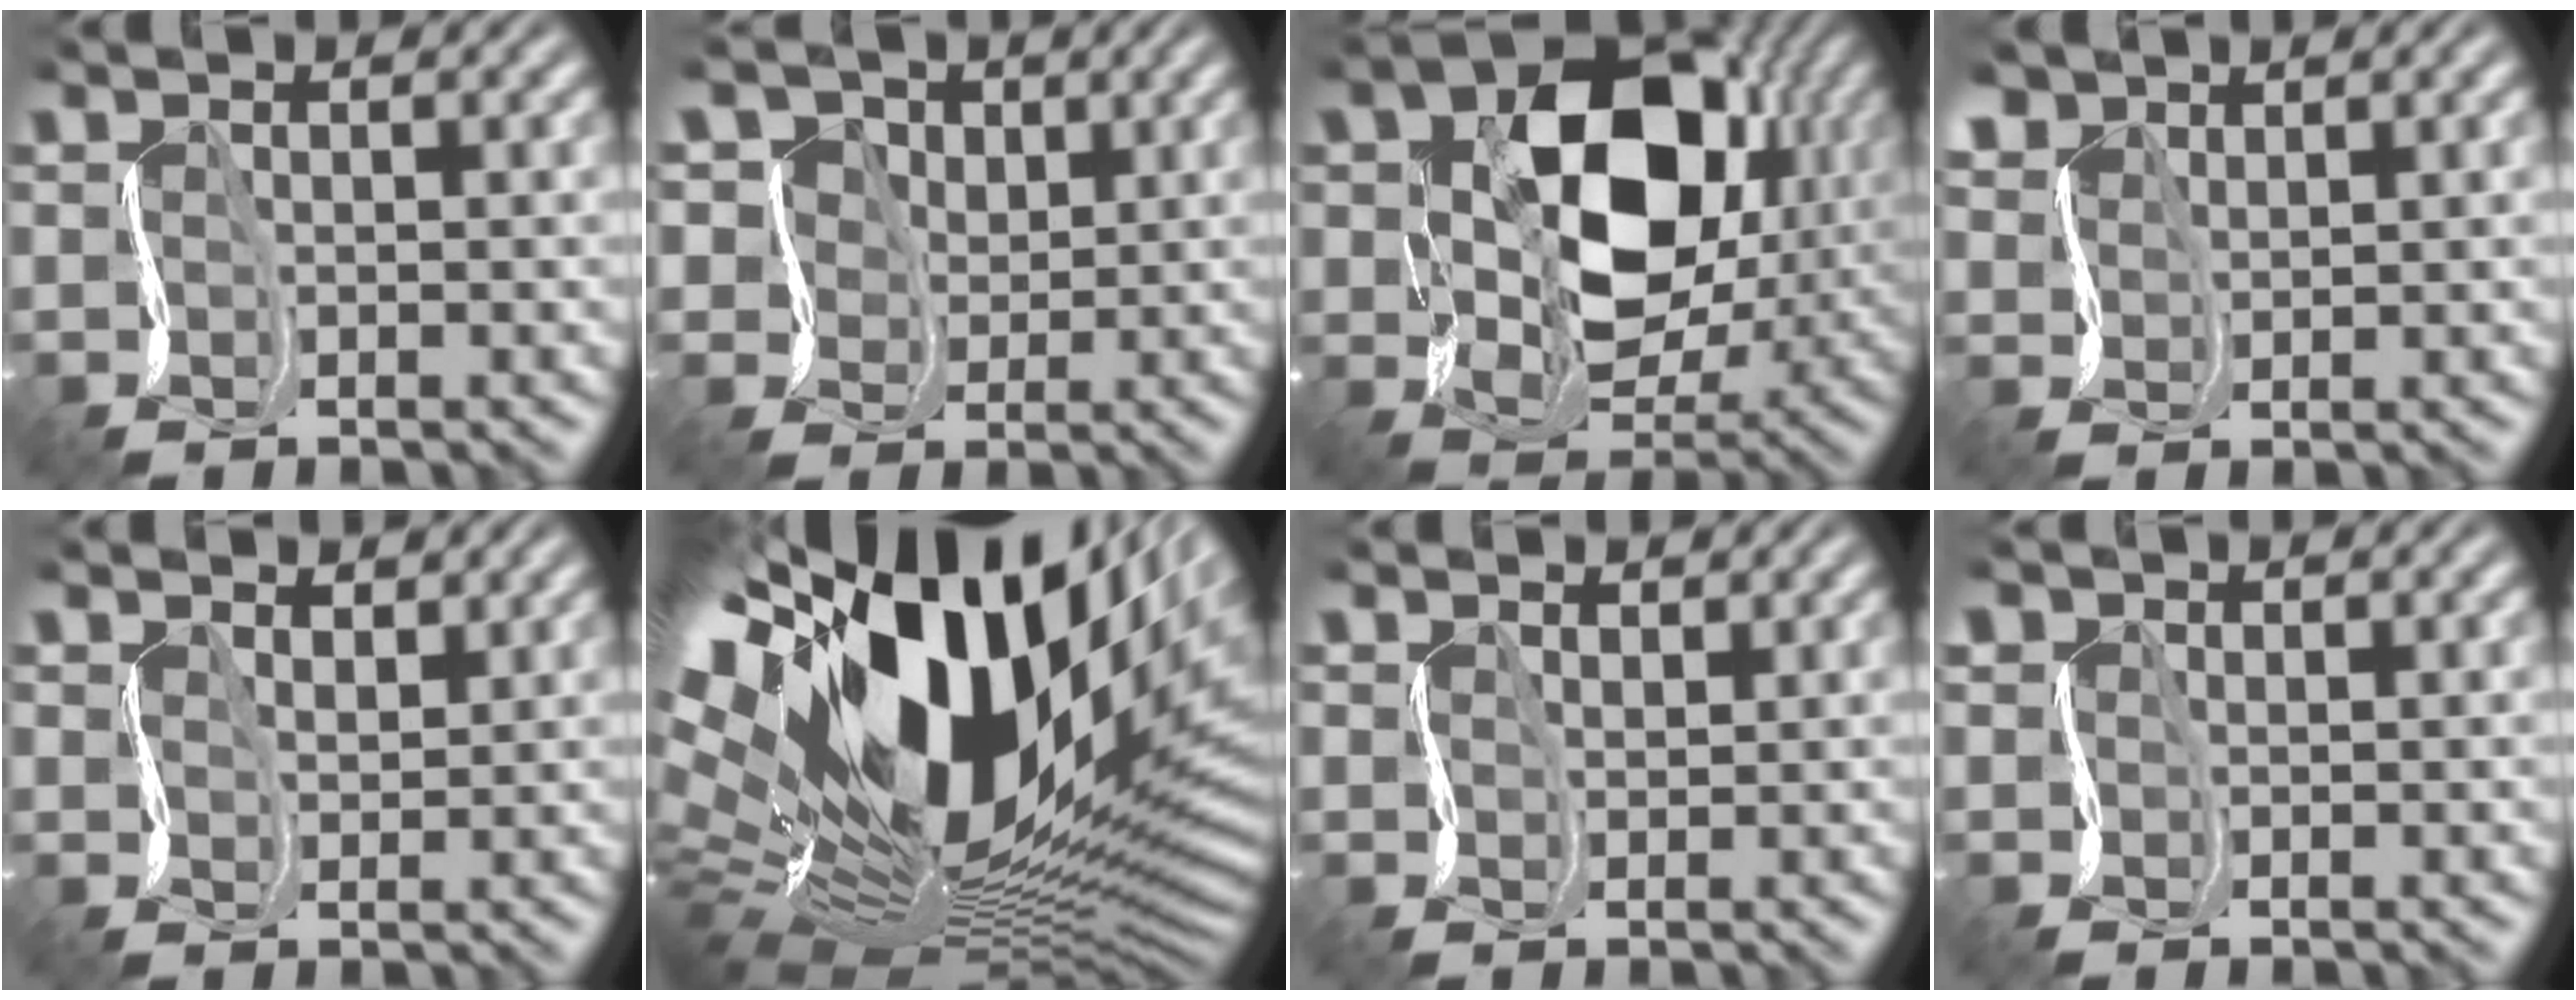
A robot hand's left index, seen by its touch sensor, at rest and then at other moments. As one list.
[{"total": 9.9, "force": [6.1, 6.9, 3.6], "torque": [-0.092, 0.039, 0.079]}, {"total": 11.6, "force": [2.0, 8.2, 8.1], "torque": [-0.130, 0.004, 0.034]}, {"total": 2.6, "force": [2.3, 1.0, -0.4], "torque": [-0.009, 0.003, 0.045]}, {"total": 3.5, "force": [2.6, 2.2, 1.0], "torque": [-0.038, 0.009, 0.035]}, {"total": 18.6, "force": [5.7, 10.2, 14.5], "torque": [-0.274, 0.018, 0.095]}, {"total": 2.2, "force": [1.6, 1.6, 0.2], "torque": [-0.020, 0.009, 0.015]}, {"total": 2.5, "force": [0.7, 2.2, 1.0], "torque": [-0.004, 0.012, -0.007]}]